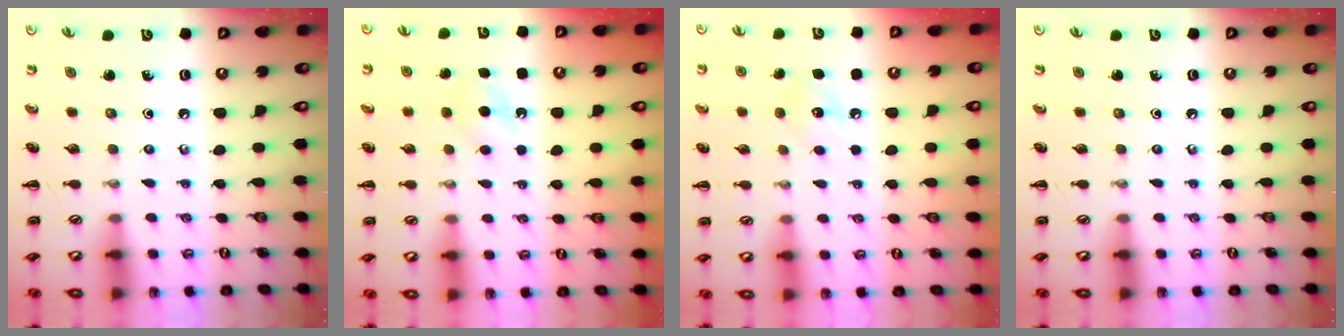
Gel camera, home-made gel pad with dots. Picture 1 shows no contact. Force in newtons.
{"total": 4.9, "press": 4.8, "slide": 1.2}
{"total": 7.6, "press": 7.3, "slide": 2.2}
{"total": 0.0}